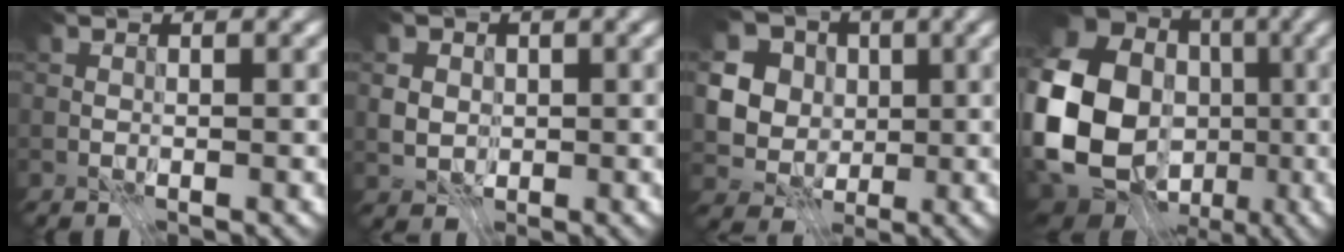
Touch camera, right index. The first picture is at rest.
{"total": 3.2, "force": [0.3, 2.8, 1.4], "torque": [-0.033, 0.004, 0.002]}
{"total": 9.3, "force": [1.0, 8.4, 4.0], "torque": [-0.089, 0.013, -0.010]}
{"total": 21.9, "force": [-2.1, 19.3, 10.1], "torque": [-0.225, -0.008, -0.080]}